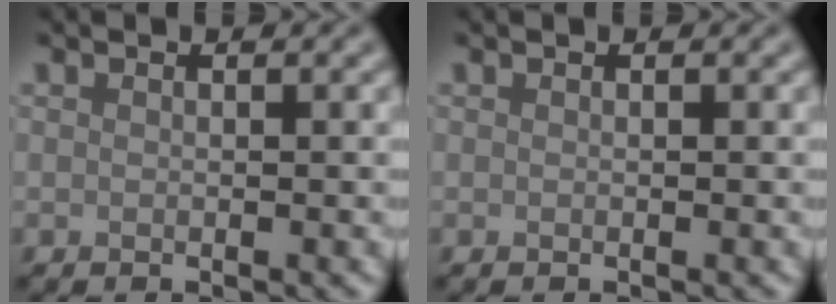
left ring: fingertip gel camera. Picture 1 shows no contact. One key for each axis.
{"total": 0.0}